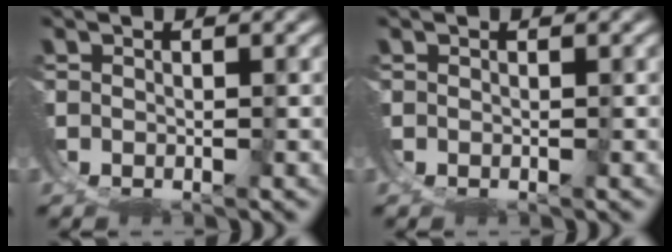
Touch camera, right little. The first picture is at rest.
{"total": 0.0}